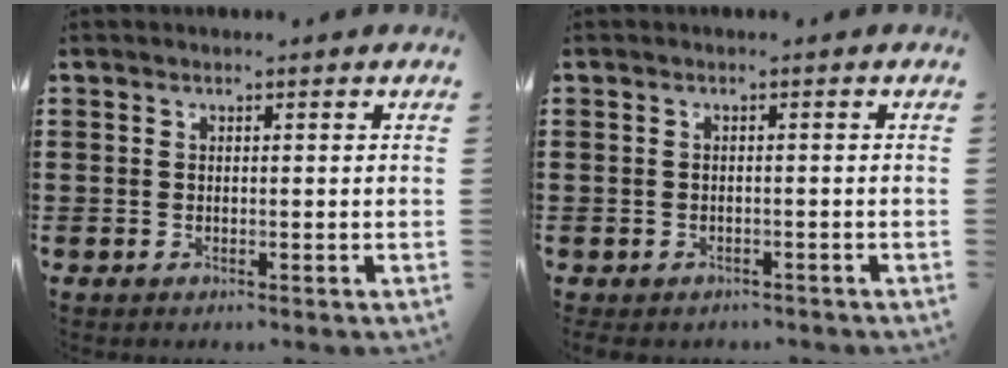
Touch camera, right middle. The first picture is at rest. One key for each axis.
{"total": 1.0, "fx": -1.0, "fy": 0.4, "fz": 0.0, "tx": -0.005, "ty": 0.001, "tz": -0.022}